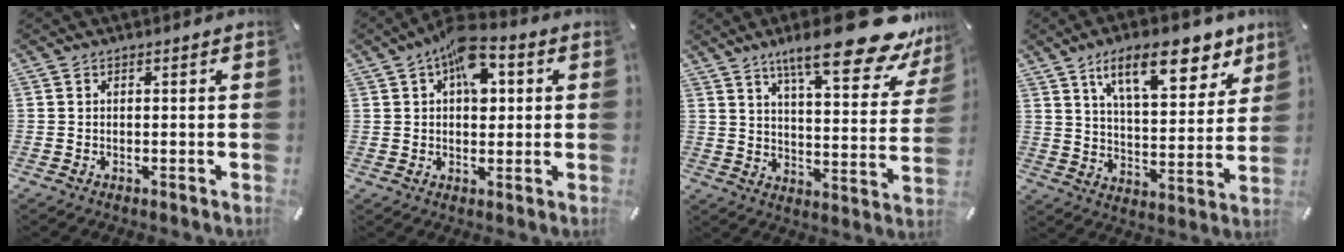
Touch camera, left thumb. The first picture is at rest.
{"total": 9.7, "force": [3.5, 5.8, 6.9], "torque": [-0.092, -0.009, 0.060]}
{"total": 22.0, "force": [15.3, 5.9, 14.6], "torque": [-0.210, -0.106, 0.247]}
{"total": 17.6, "force": [11.1, 7.6, 11.3], "torque": [-0.168, -0.048, 0.185]}